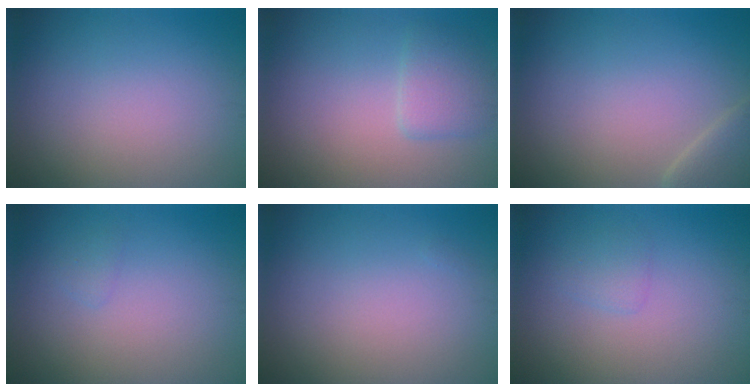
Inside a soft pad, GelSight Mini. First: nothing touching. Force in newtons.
{"total": 2.3, "press": 2.3, "slide": 0.2}
{"total": 2.5, "press": 2.5, "slide": 0.2}
{"total": 0.6, "press": 0.6, "slide": 0.0}
{"total": 0.0}
{"total": 1.1, "press": 1.1, "slide": 0.1}